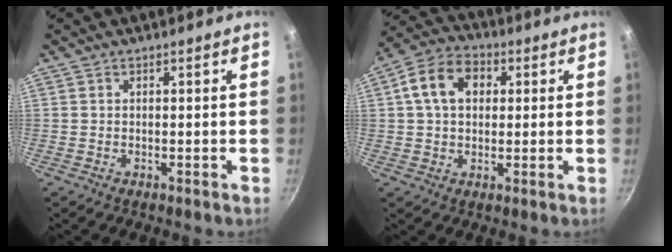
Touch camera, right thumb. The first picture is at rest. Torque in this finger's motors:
{"motor_torque": [-0.88, 1.03, 0.85, -0.01, 0.06]}